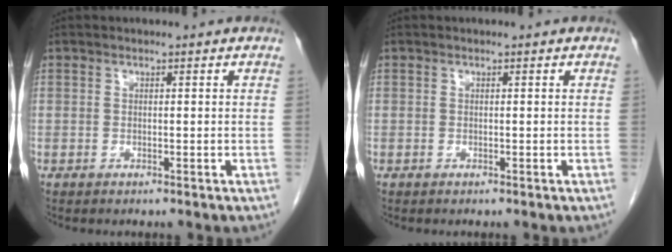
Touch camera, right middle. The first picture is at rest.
{"total": 0.0}